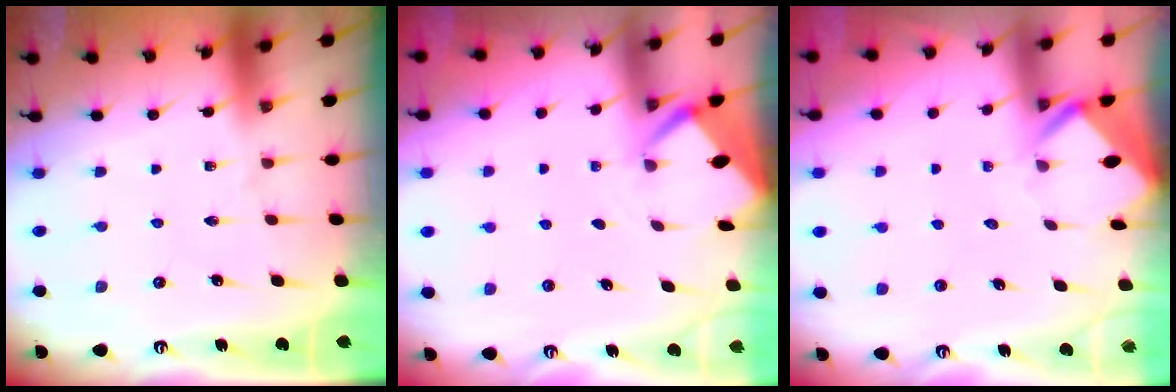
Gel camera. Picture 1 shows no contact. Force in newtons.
{"total": 2.2, "press": 2.2, "slide": 0.1}
{"total": 2.9, "press": 2.9, "slide": 0.2}